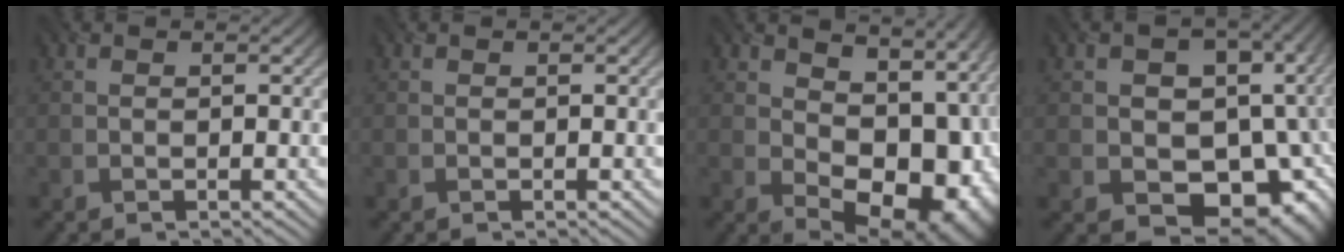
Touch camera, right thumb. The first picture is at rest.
{"total": 0.0}
{"total": 13.5, "force": [1.0, 9.1, 9.8], "torque": [-0.123, -0.029, 0.042]}
{"total": 13.9, "force": [-2.5, 10.9, 8.3], "torque": [-0.096, -0.003, -0.043]}